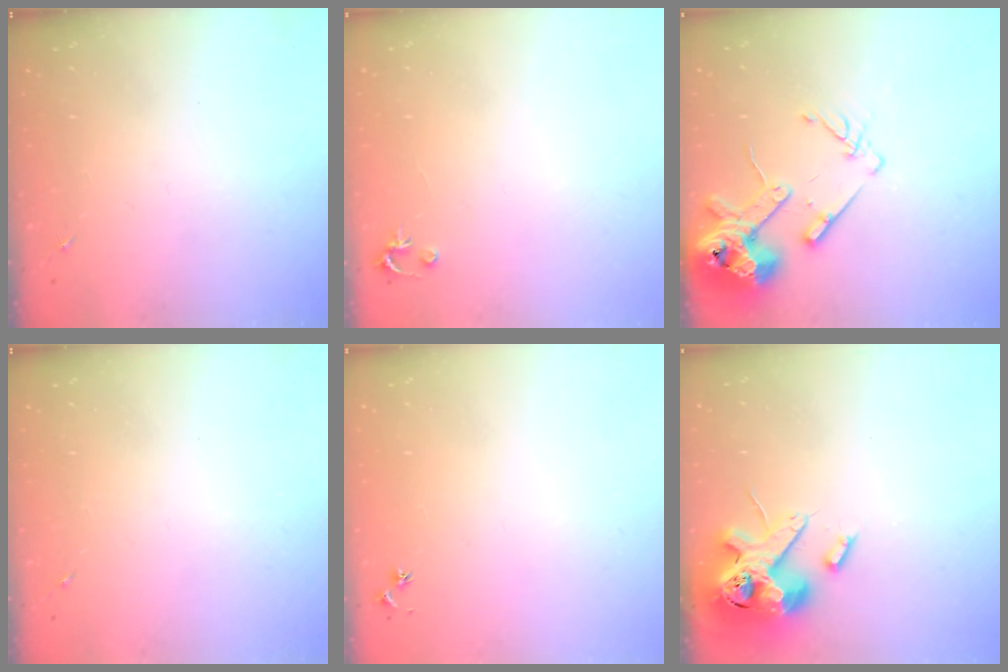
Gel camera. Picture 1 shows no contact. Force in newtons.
{"total": 2.5, "press": 2.5, "slide": 0.2}
{"total": 15.2, "press": 14.9, "slide": 2.8}
{"total": 0.0}
{"total": 3.0, "press": 2.9, "slide": 0.4}
{"total": 15.3, "press": 15.1, "slide": 2.6}